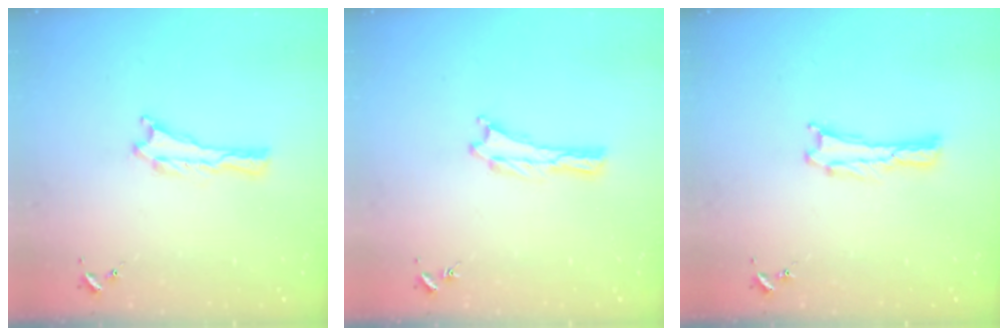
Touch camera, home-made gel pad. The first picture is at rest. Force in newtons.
{"total": 0.0}
{"total": 0.0}